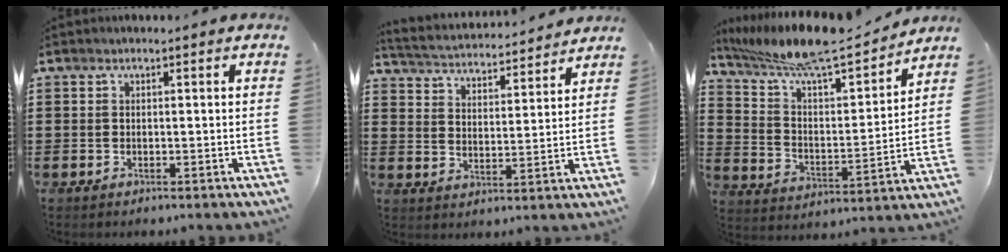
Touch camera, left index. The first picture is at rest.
{"total": 3.3, "force": [3.3, -0.1, 0.0], "torque": [-0.024, -0.030, 0.051]}
{"total": 10.2, "force": [9.0, 0.8, 4.7], "torque": [-0.127, -0.059, 0.152]}